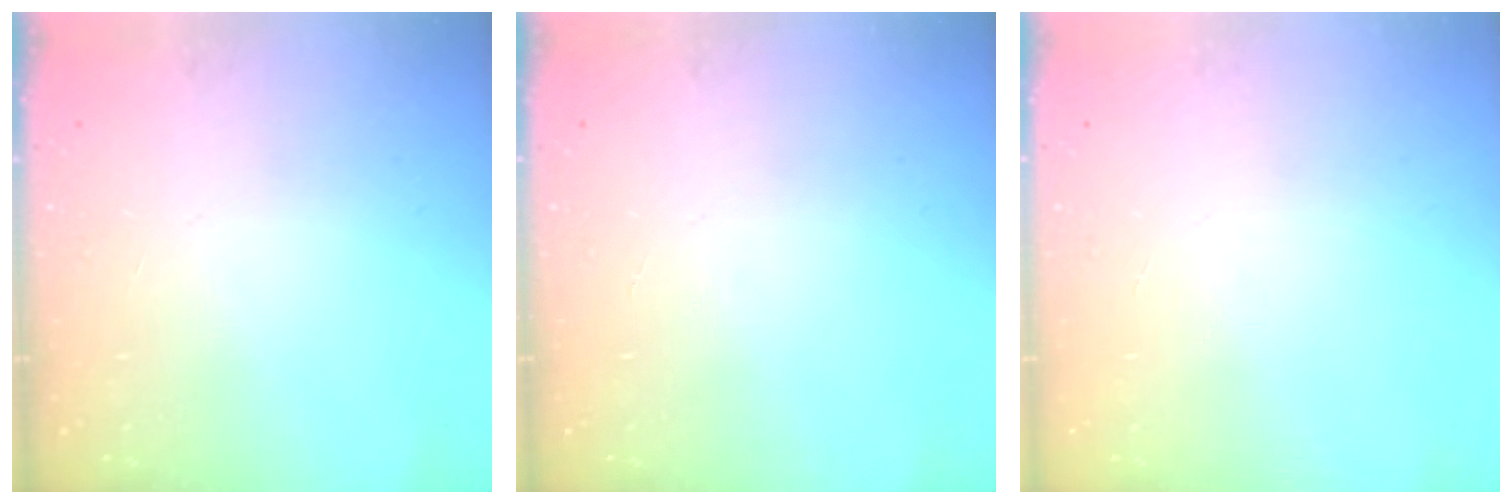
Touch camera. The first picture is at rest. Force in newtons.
{"total": 0.0}
{"total": 0.0}